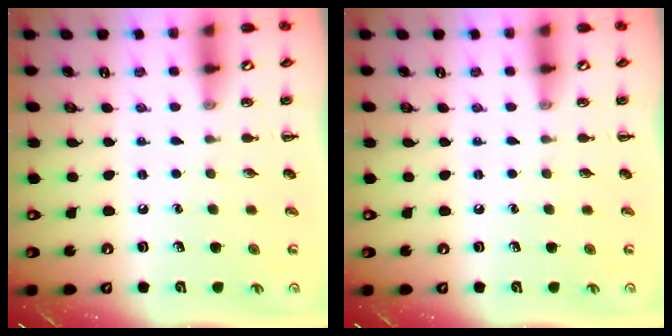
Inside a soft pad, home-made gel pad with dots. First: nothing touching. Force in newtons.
{"total": 0.0}